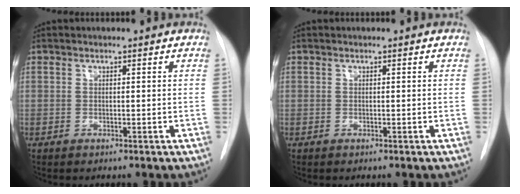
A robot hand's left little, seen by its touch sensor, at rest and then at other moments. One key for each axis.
{"total": 0.0}